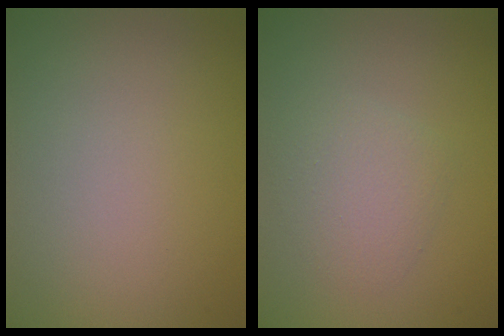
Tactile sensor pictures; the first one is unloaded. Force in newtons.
{"total": 2.3, "press": 2.3, "slide": 0.1}